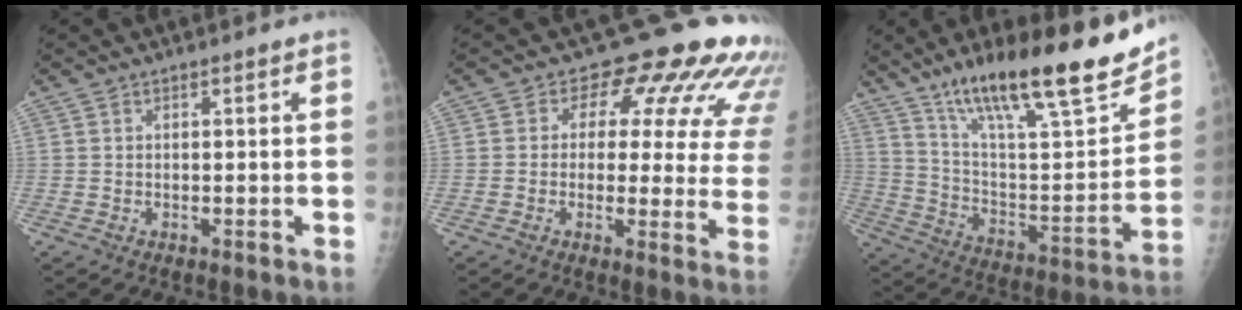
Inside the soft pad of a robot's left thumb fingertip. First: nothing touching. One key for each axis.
{"total": 16.2, "fx": 10.5, "fy": 8.1, "fz": 9.3, "tx": -0.053, "ty": -0.037, "tz": 0.091}
{"total": 27.0, "fx": 18.5, "fy": 6.3, "fz": 18.6, "tx": -0.266, "ty": -0.062, "tz": 0.307}